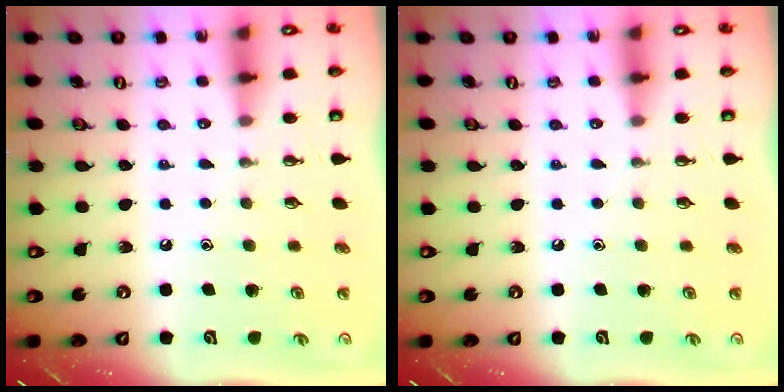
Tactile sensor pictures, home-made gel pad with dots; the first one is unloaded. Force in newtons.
{"total": 0.0}